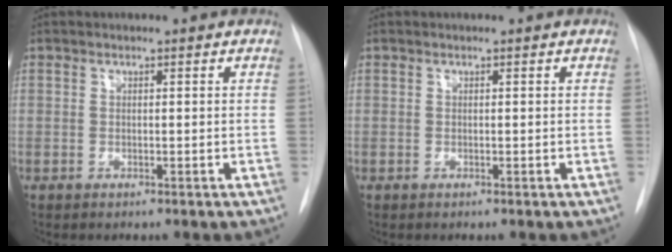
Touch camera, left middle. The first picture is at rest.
{"total": 0.0}